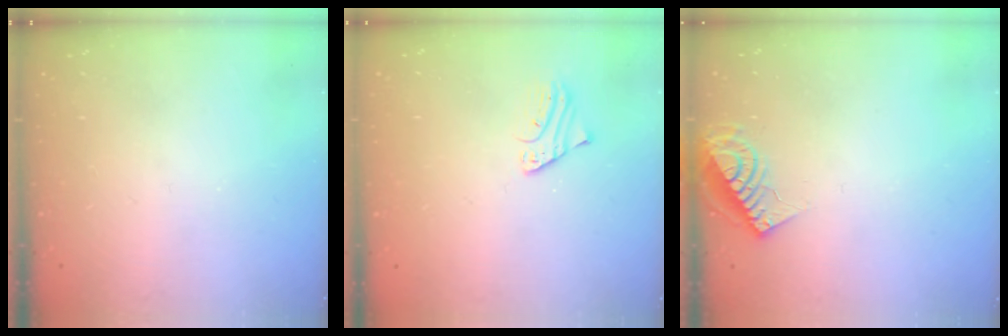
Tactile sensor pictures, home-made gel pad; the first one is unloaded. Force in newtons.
{"total": 2.7, "press": 2.7, "slide": 0.1}
{"total": 9.0, "press": 8.9, "slide": 0.9}